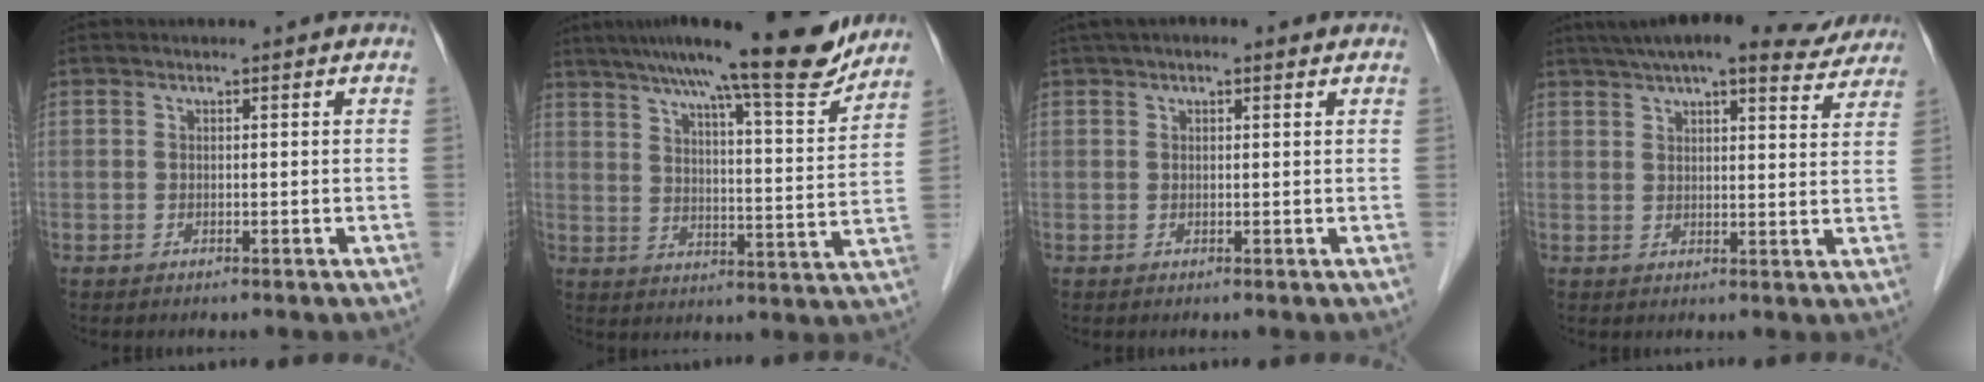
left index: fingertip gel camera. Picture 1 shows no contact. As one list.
[{"total": 18.6, "force": [15.6, 0.9, 10.1], "torque": [-0.148, -0.006, 0.216]}, {"total": 4.0, "force": [2.7, 1.2, 2.6], "torque": [-0.047, 0.031, 0.042]}, {"total": 17.9, "force": [15.8, 3.4, 7.8], "torque": [-0.119, 0.032, 0.201]}]